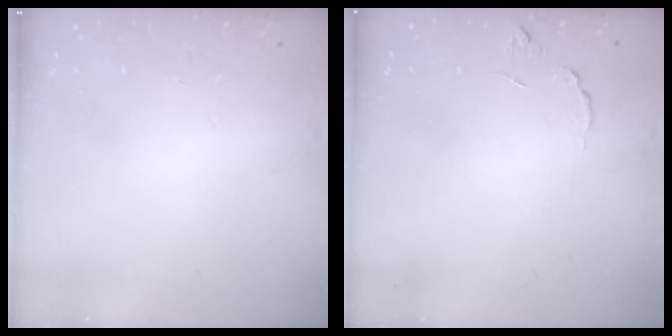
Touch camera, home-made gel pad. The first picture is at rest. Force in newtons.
{"total": 6.0, "press": 6.0, "slide": 0.4}